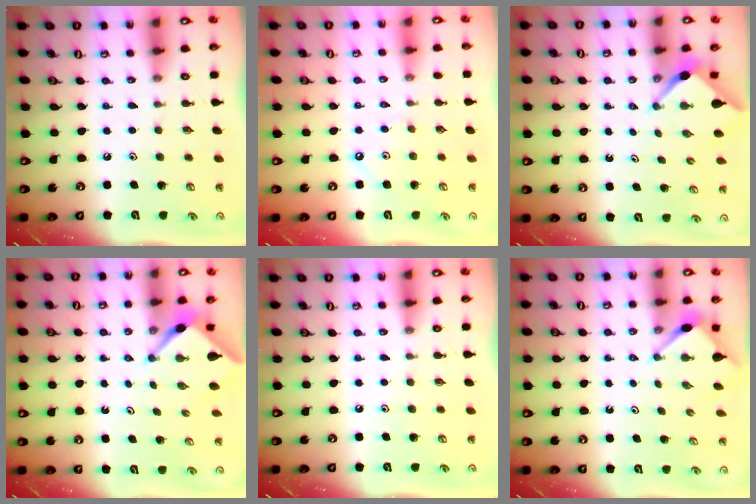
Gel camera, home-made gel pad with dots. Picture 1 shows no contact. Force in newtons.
{"total": 1.0, "press": 0.9, "slide": 0.2}
{"total": 2.4, "press": 2.4, "slide": 0.2}
{"total": 2.3, "press": 2.3, "slide": 0.3}
{"total": 0.0}
{"total": 3.4, "press": 3.4, "slide": 0.3}